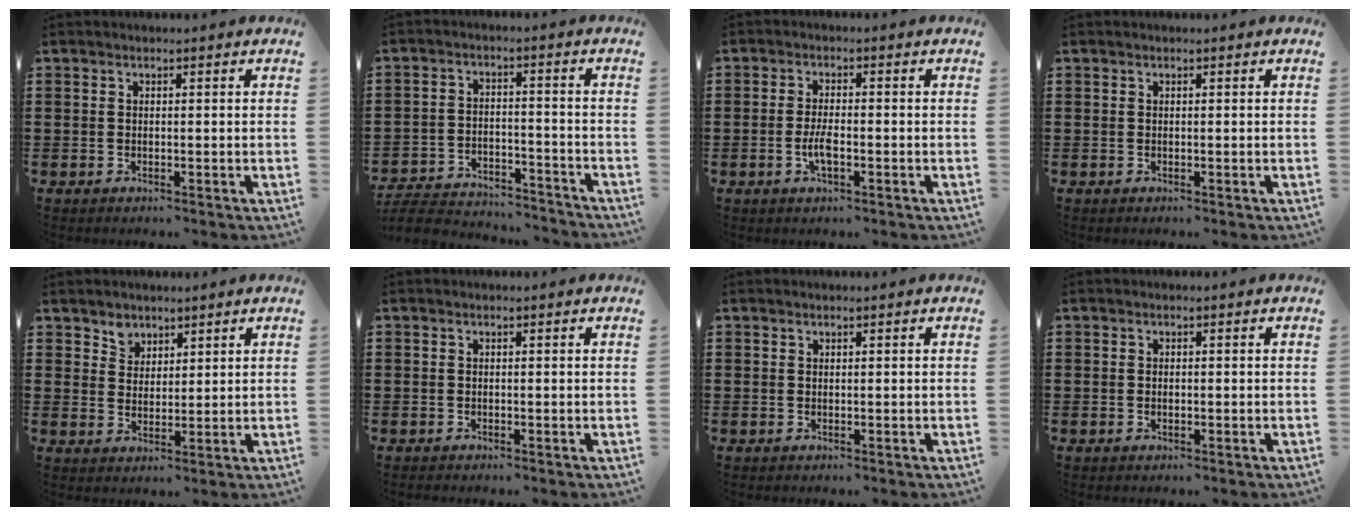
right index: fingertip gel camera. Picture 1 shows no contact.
{"total": 5.5, "force": [-5.3, 0.7, 1.2], "torque": [-0.030, 0.004, -0.107]}
{"total": 3.2, "force": [-1.0, 1.0, 2.9], "torque": [-0.066, -0.002, -0.023]}
{"total": 0.0}
{"total": 3.4, "force": [2.4, 2.4, 0.1], "torque": [-0.009, 0.005, 0.044]}
{"total": 0.0}
{"total": 0.0}
{"total": 0.6, "force": [-0.1, 0.3, 0.4], "torque": [-0.010, 0.001, -0.003]}